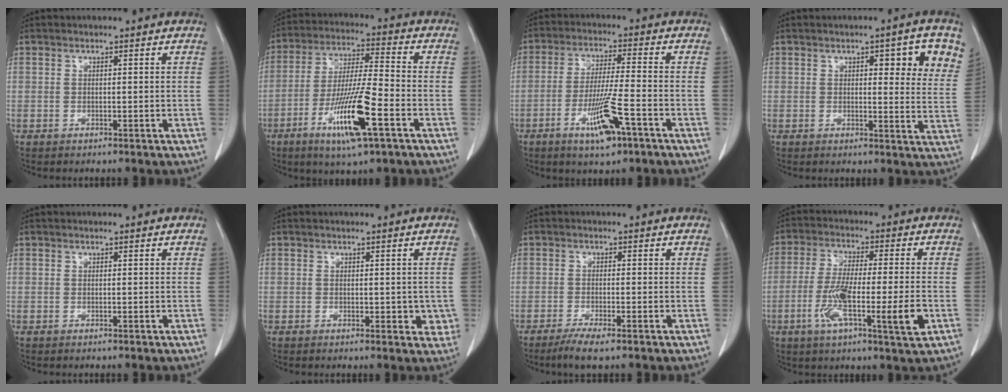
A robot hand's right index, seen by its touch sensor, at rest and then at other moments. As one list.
[{"total": 13.6, "force": [-5.9, 0.8, 12.3], "torque": [-0.236, -0.021, -0.105]}, {"total": 9.2, "force": [-4.6, 0.8, 7.9], "torque": [-0.150, -0.013, -0.078]}, {"total": 9.2, "force": [4.2, 2.3, 7.9], "torque": [-0.082, -0.003, 0.046]}, {"total": 0.0}, {"total": 2.9, "force": [-0.1, 1.9, 2.1], "torque": [-0.008, 0.000, 0.001]}, {"total": 3.9, "force": [-2.6, 0.4, 2.8], "torque": [-0.054, -0.009, -0.048]}, {"total": 12.1, "force": [-3.6, 0.8, 11.5], "torque": [-0.206, -0.014, -0.065]}]